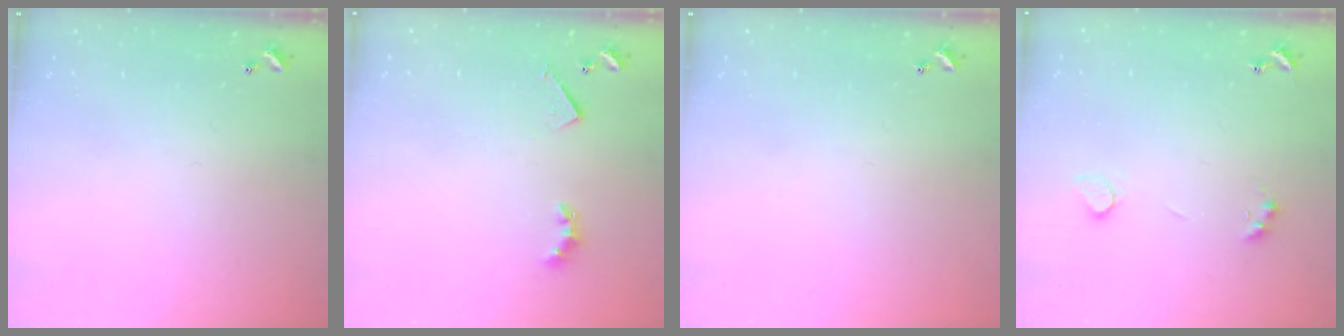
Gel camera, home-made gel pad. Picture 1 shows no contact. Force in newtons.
{"total": 3.2, "press": 3.1, "slide": 0.5}
{"total": 0.0}
{"total": 3.7, "press": 3.4, "slide": 1.2}